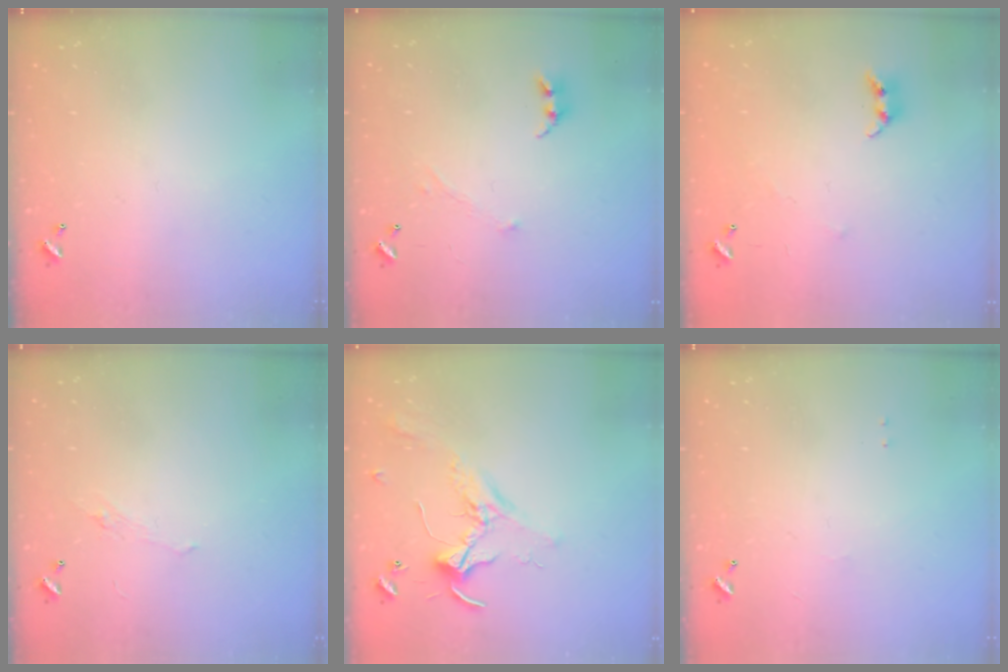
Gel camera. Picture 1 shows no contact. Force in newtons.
{"total": 0.7, "press": 0.0, "slide": 0.7}
{"total": 5.1, "press": 5.1, "slide": 0.5}
{"total": 0.9, "press": 0.5, "slide": 0.7}
{"total": 2.3, "press": 2.3, "slide": 0.5}
{"total": 0.9, "press": 0.8, "slide": 0.5}